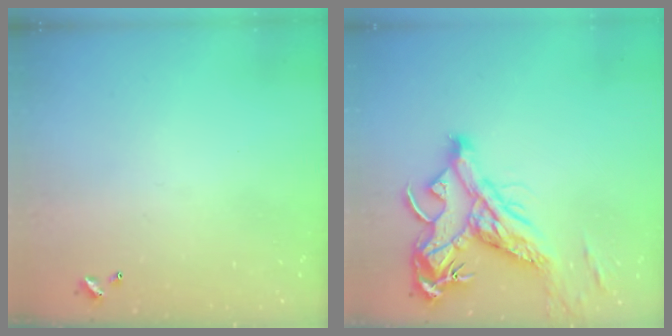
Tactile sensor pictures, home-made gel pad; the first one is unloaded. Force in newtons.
{"total": 9.6, "press": 9.4, "slide": 1.7}